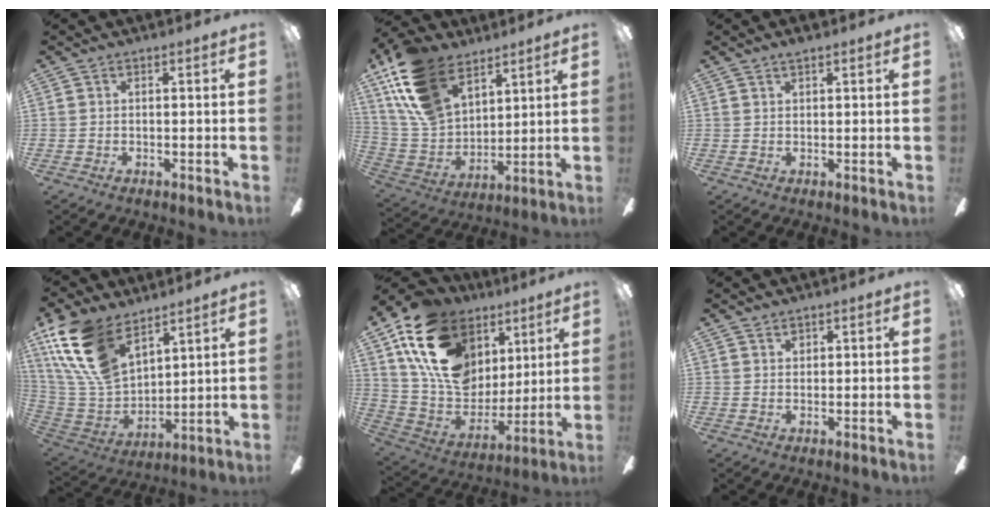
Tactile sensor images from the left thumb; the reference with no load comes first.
{"total": 18.6, "force": [12.1, 10.9, 9.0], "torque": [-0.214, -0.049, 0.230]}
{"total": 1.4, "force": [1.2, 0.3, 0.6], "torque": [-0.013, 0.000, 0.023]}
{"total": 20.2, "force": [12.2, 10.8, 11.9], "torque": [-0.301, -0.056, 0.226]}
{"total": 21.9, "force": [10.6, 15.4, 11.3], "torque": [-0.206, -0.039, 0.203]}
{"total": 1.4, "force": [1.0, 0.9, 0.2], "torque": [0.004, -0.003, 0.018]}